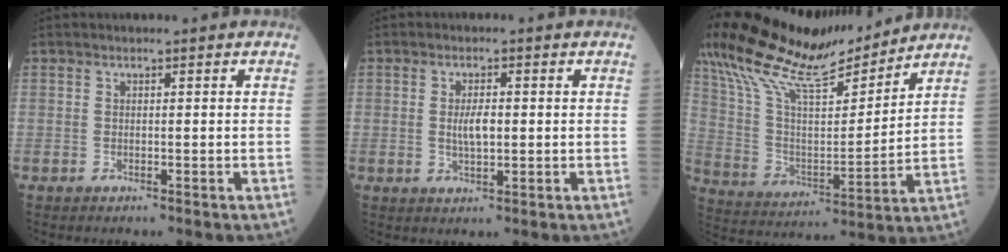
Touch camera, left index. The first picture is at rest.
{"total": 3.3, "force": [0.1, 1.1, 3.1], "torque": [-0.063, -0.001, 0.002]}
{"total": 19.7, "force": [17.2, 3.0, 9.2], "torque": [-0.183, 0.017, 0.307]}